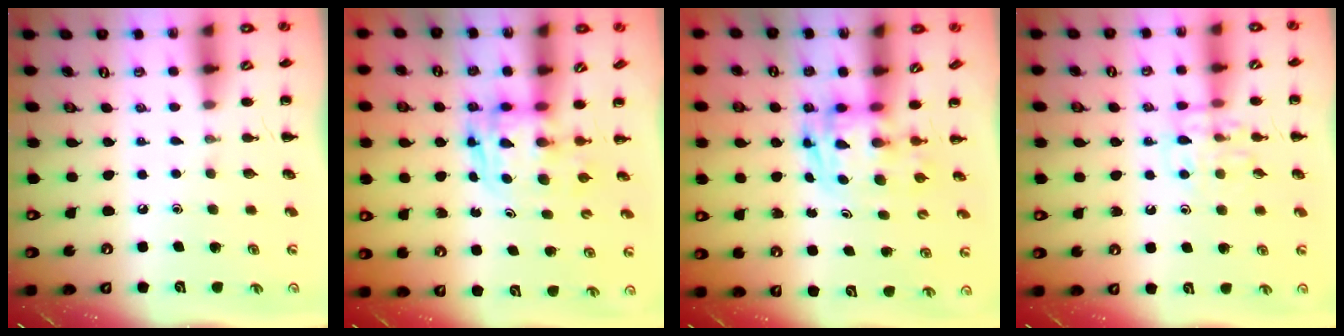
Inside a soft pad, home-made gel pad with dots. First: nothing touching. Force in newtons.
{"total": 2.8, "press": 2.8, "slide": 0.2}
{"total": 2.8, "press": 2.8, "slide": 0.5}
{"total": 9.7, "press": 9.7, "slide": 0.6}